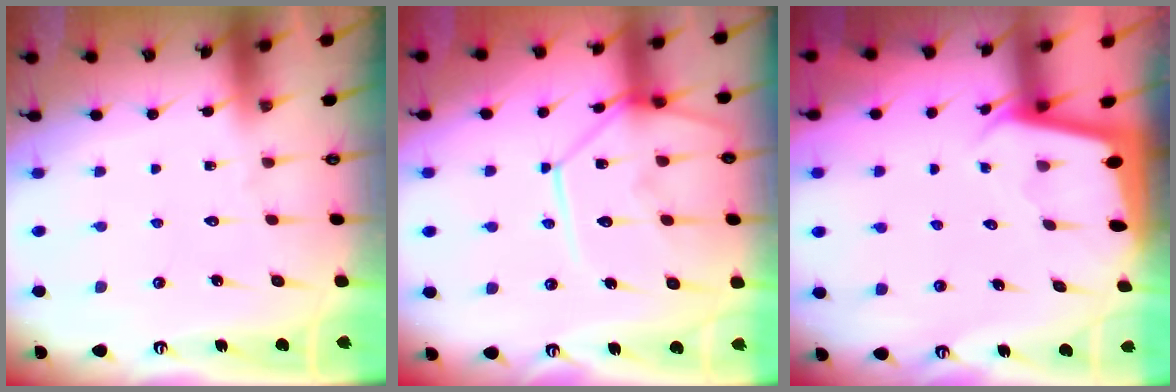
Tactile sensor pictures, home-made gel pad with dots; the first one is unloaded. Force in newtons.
{"total": 15.8, "press": 15.7, "slide": 1.6}
{"total": 1.8, "press": 1.8, "slide": 0.1}